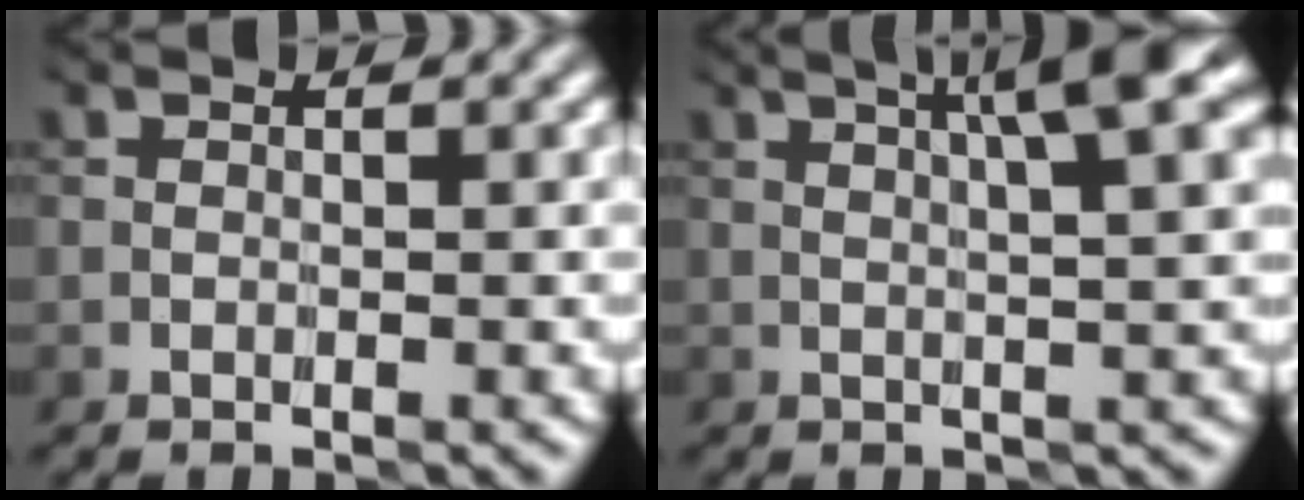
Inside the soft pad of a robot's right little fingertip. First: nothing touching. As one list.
[{"total": 5.5, "force": [2.3, 0.7, 4.9], "torque": [-0.061, 0.017, 0.036]}]